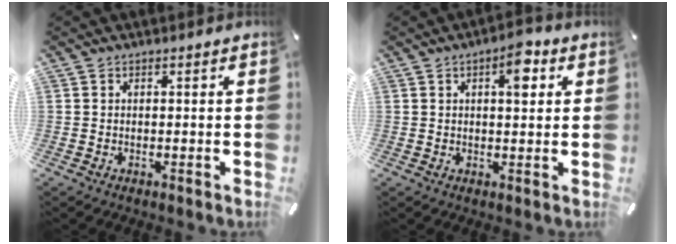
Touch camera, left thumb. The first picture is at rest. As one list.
[{"total": 6.1, "force": [2.4, 2.6, 4.9], "torque": [-0.063, -0.008, 0.031]}]